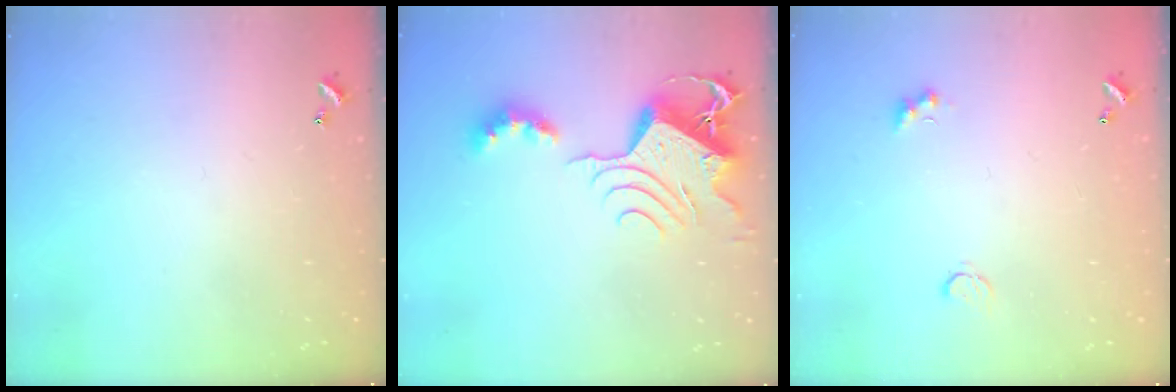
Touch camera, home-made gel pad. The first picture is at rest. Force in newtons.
{"total": 10.3, "press": 10.2, "slide": 1.3}
{"total": 2.9, "press": 2.8, "slide": 0.6}